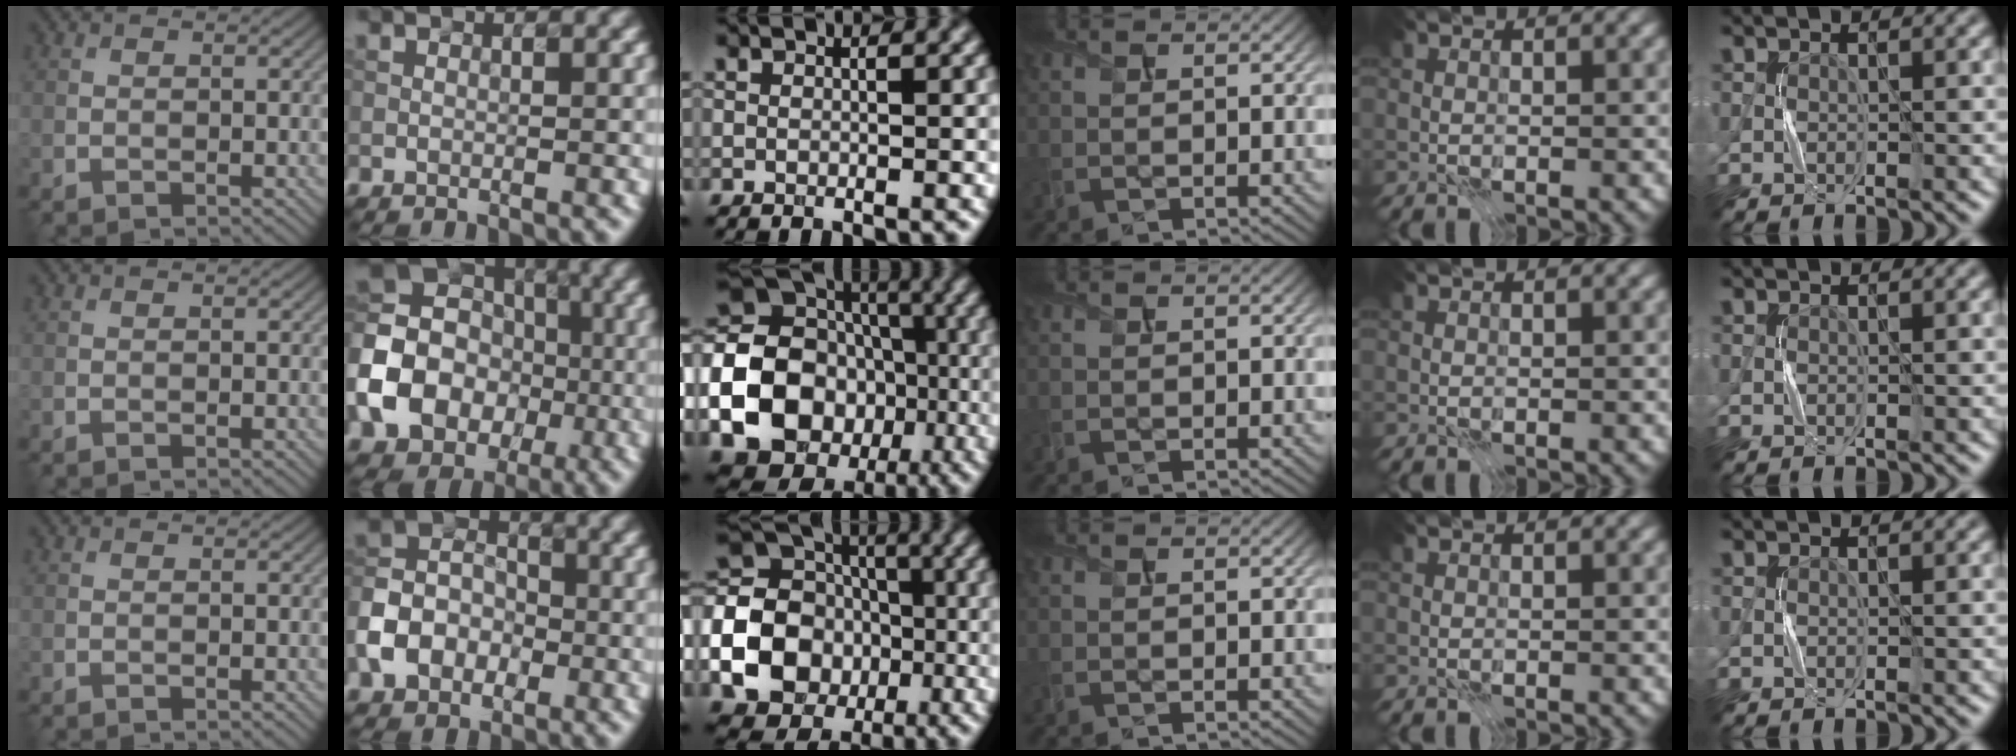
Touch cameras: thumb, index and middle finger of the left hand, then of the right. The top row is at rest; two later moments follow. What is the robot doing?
{"motion": "press", "object": "gel pad"}